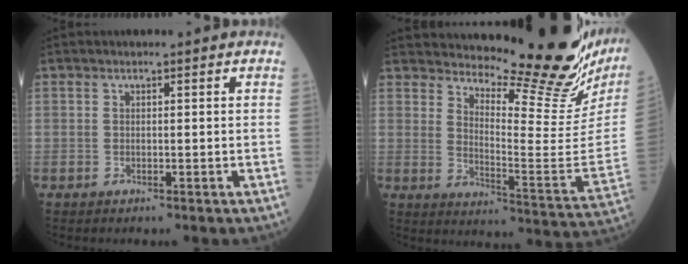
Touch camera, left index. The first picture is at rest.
{"total": 23.3, "force": [20.2, 2.8, 11.2], "torque": [-0.162, -0.104, 0.258]}